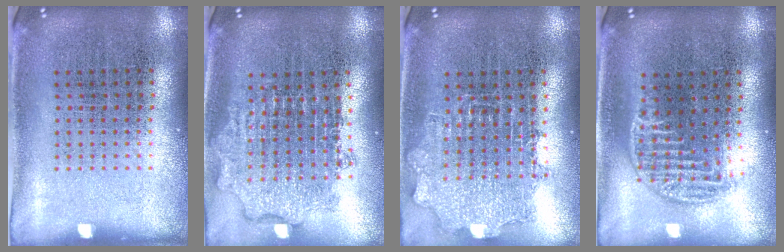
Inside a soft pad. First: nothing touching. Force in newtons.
{"total": 1.9, "press": 1.5, "slide": 1.2}
{"total": 1.3, "press": 1.1, "slide": 0.6}
{"total": 1.1, "press": 1.0, "slide": 0.5}